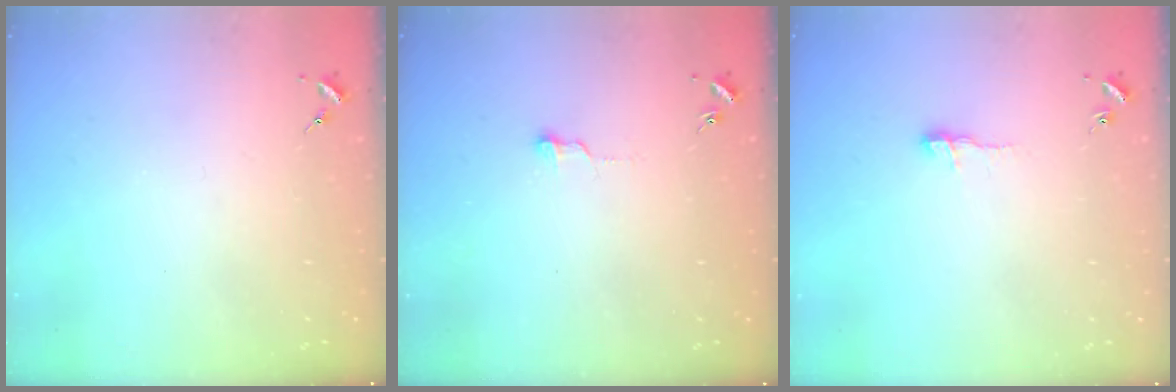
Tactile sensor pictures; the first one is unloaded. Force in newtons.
{"total": 4.0, "press": 4.0, "slide": 0.4}
{"total": 5.7, "press": 5.6, "slide": 0.6}